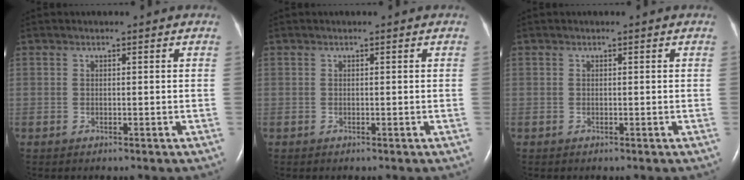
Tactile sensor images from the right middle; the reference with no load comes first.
{"total": 0.0}
{"total": 0.0}